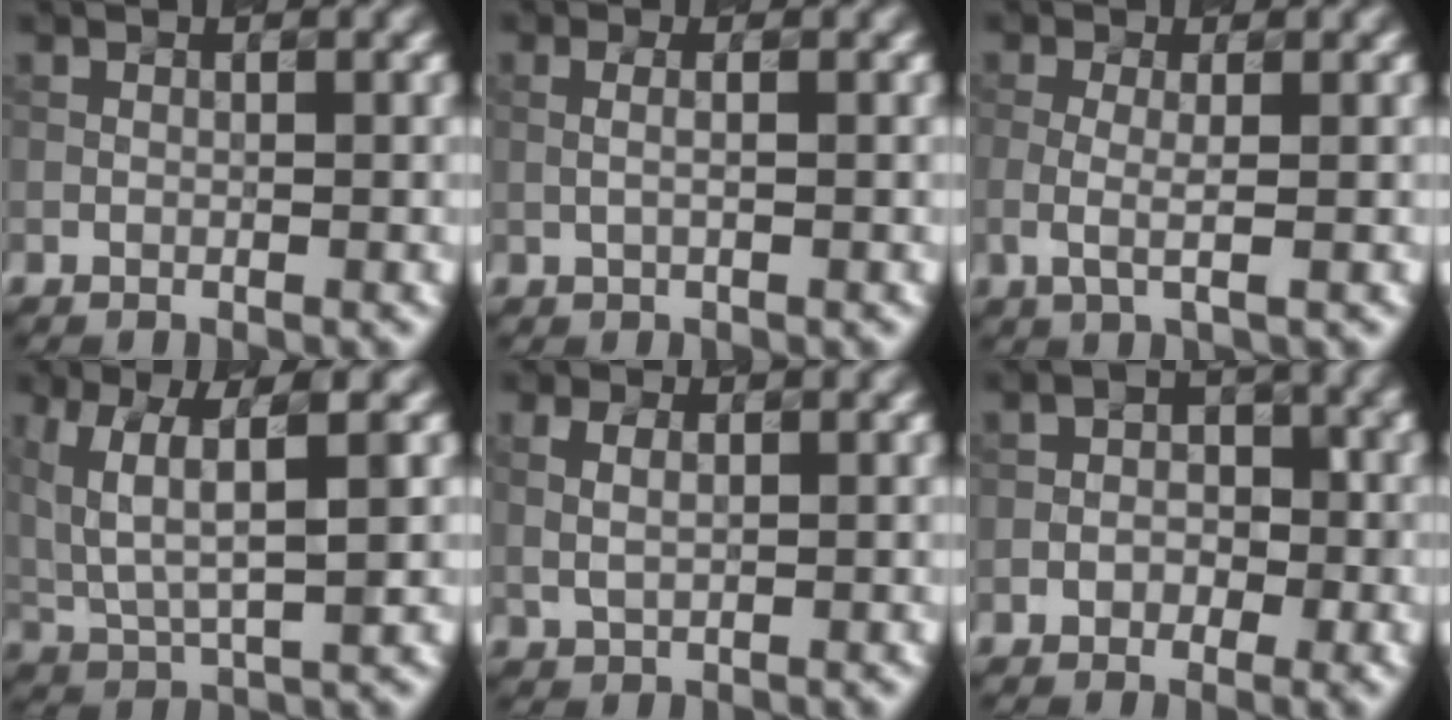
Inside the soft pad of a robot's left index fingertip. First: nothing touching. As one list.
[{"total": 1.1, "force": [0.3, 0.3, 1.1], "torque": [-0.015, -0.003, -0.001]}, {"total": 1.8, "force": [-0.4, 0.4, 1.7], "torque": [-0.044, -0.004, -0.005]}, {"total": 6.2, "force": [2.2, 2.0, 5.4], "torque": [-0.122, 0.001, 0.053]}, {"total": 1.7, "force": [0.7, 1.0, 1.2], "torque": [-0.029, 0.001, 0.019]}, {"total": 2.2, "force": [-0.9, 1.7, 1.1], "torque": [-0.009, 0.007, -0.018]}]